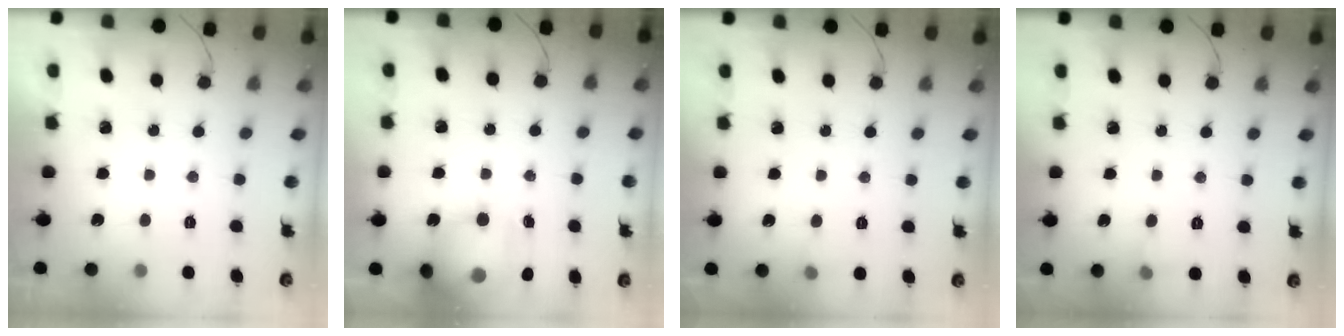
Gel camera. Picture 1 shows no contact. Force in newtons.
{"total": 16.4, "press": 16.1, "slide": 3.0}
{"total": 3.9, "press": 3.7, "slide": 1.2}
{"total": 4.3, "press": 4.1, "slide": 1.4}